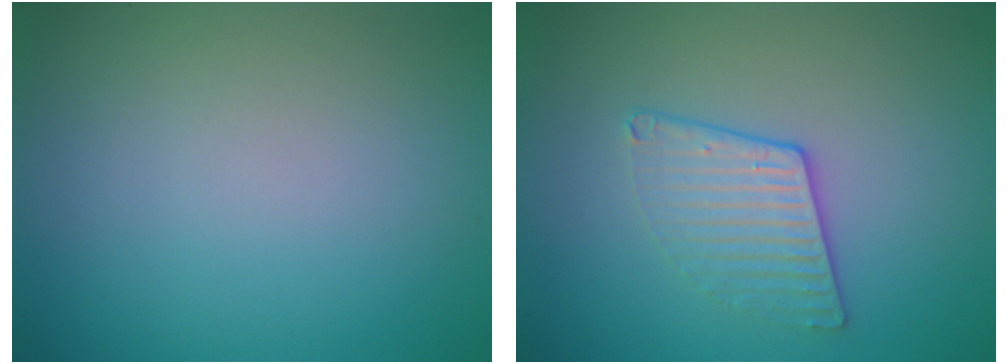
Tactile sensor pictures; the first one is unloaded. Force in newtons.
{"total": 2.3, "press": 1.9, "slide": 1.3}